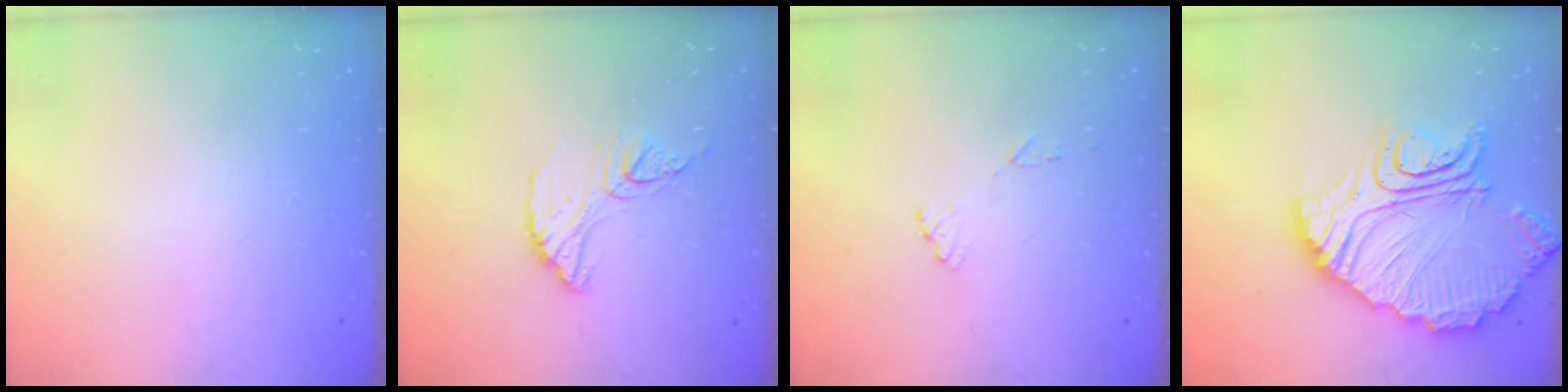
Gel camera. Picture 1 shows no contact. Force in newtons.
{"total": 10.9, "press": 10.9, "slide": 1.0}
{"total": 7.0, "press": 7.0, "slide": 0.6}
{"total": 24.0, "press": 23.8, "slide": 2.7}